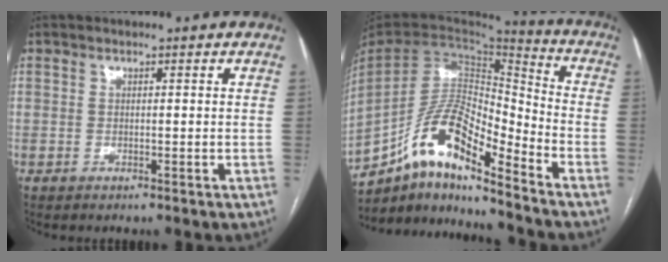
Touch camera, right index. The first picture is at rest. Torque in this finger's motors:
{"motor_torque": [0.62, -0.68, 0.94, 0.21]}